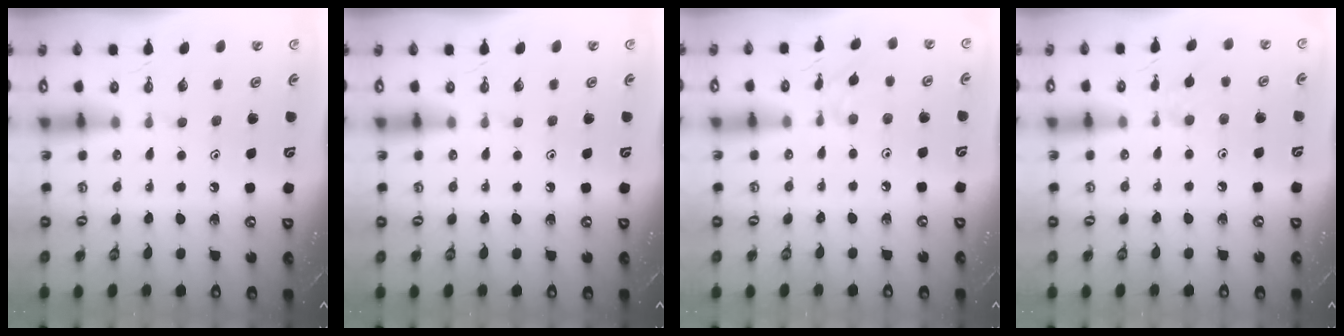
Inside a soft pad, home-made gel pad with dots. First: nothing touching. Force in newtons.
{"total": 0.0}
{"total": 2.8, "press": 2.8, "slide": 0.1}
{"total": 5.5, "press": 5.4, "slide": 0.7}